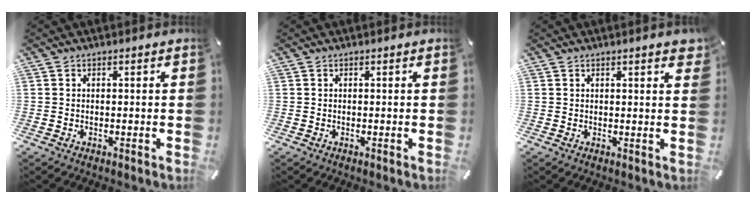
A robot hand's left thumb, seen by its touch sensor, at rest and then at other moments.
{"total": 0.0}
{"total": 2.3, "force": [1.3, 0.4, 1.8], "torque": [-0.030, -0.001, 0.020]}